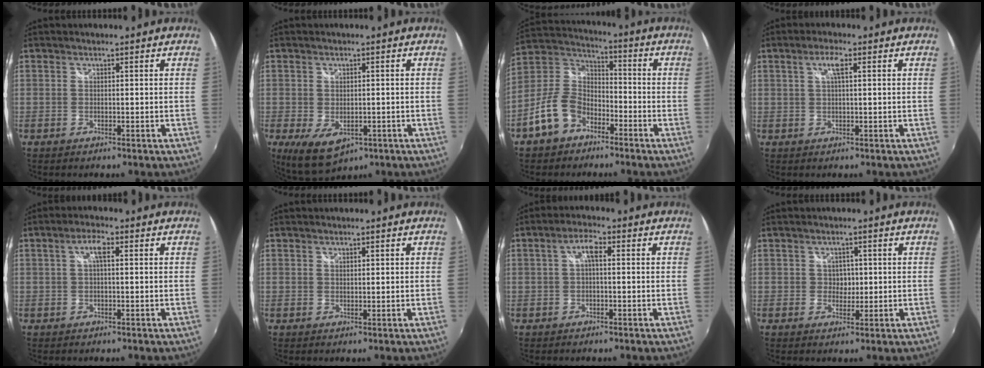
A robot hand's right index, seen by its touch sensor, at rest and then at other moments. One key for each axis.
{"total": 7.7, "fx": -2.7, "fy": 4.9, "fz": 5.4, "tx": -0.103, "ty": -0.027, "tz": -0.034}
{"total": 9.5, "fx": -5.3, "fy": 6.8, "fz": 4.0, "tx": -0.100, "ty": 0.027, "tz": -0.094}
{"total": 2.9, "fx": 1.0, "fy": 0.4, "fz": 2.7, "tx": -0.051, "ty": 0.006, "tz": 0.016}
{"total": 3.1, "fx": 0.7, "fy": 0.9, "fz": 2.9, "tx": -0.056, "ty": 0.008, "tz": 0.012}
{"total": 1.0, "fx": 0.7, "fy": 0.4, "fz": 0.5, "tx": -0.005, "ty": 0.001, "tz": 0.013}
{"total": 3.2, "fx": 0.3, "fy": 1.1, "fz": 3.0, "tx": -0.057, "ty": 0.010, "tz": 0.004}
{"total": 2.2, "fx": 0.2, "fy": 2.1, "fz": 0.7, "tx": -0.007, "ty": 0.004, "tz": 0.002}